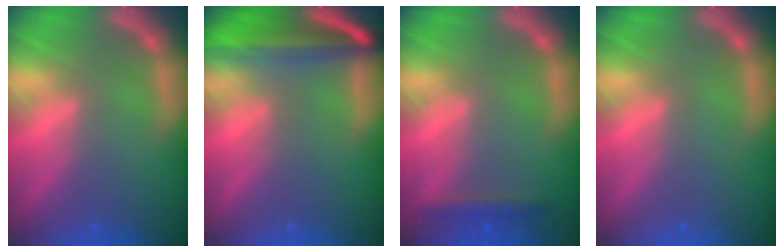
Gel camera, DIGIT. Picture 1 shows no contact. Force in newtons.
{"total": 9.0}
{"total": 1.9}
{"total": 0.0}